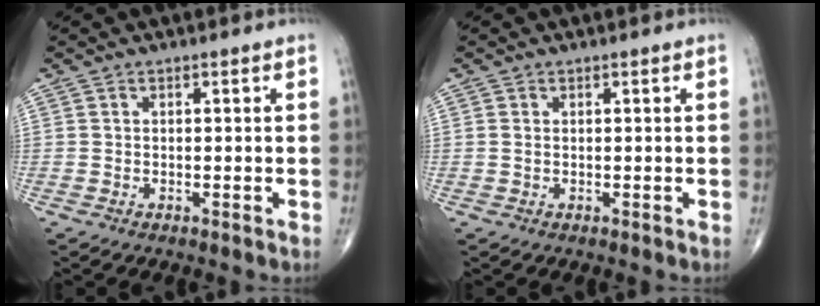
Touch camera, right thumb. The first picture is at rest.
{"total": 0.6, "force": [0.1, 0.4, 0.5], "torque": [-0.014, 0.003, 0.003]}